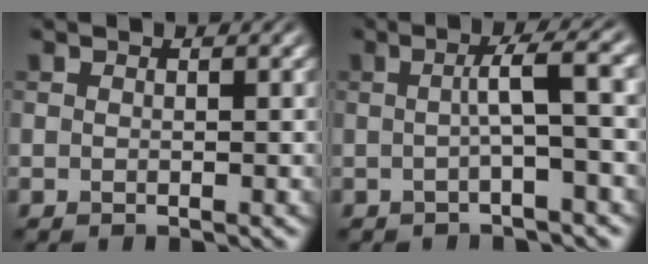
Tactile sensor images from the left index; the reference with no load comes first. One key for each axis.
{"total": 4.5, "fx": 0.2, "fy": 0.7, "fz": 4.4, "tx": -0.064, "ty": 0.014, "tz": -0.003}